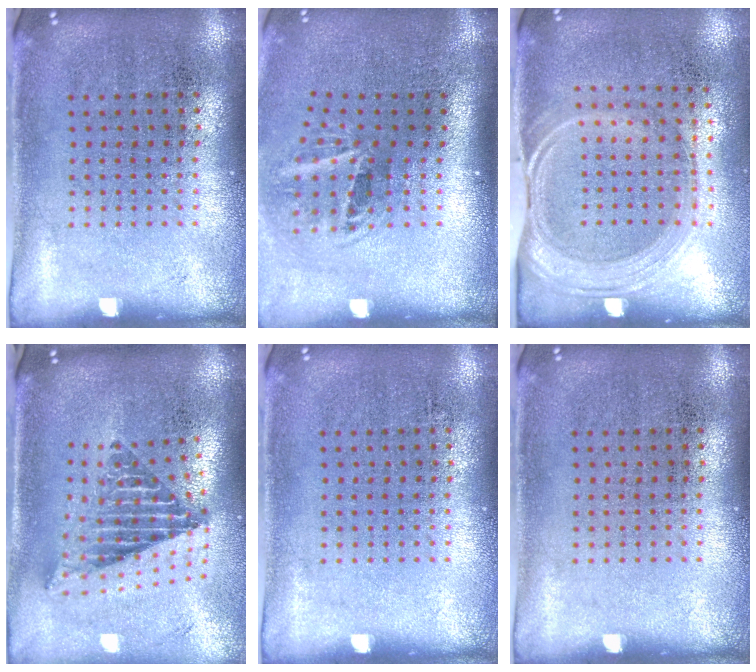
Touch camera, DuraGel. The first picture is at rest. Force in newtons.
{"total": 2.0, "press": 1.2, "slide": 1.6}
{"total": 1.6, "press": 1.4, "slide": 0.9}
{"total": 2.5, "press": 1.7, "slide": 1.9}
{"total": 0.0}
{"total": 0.0}